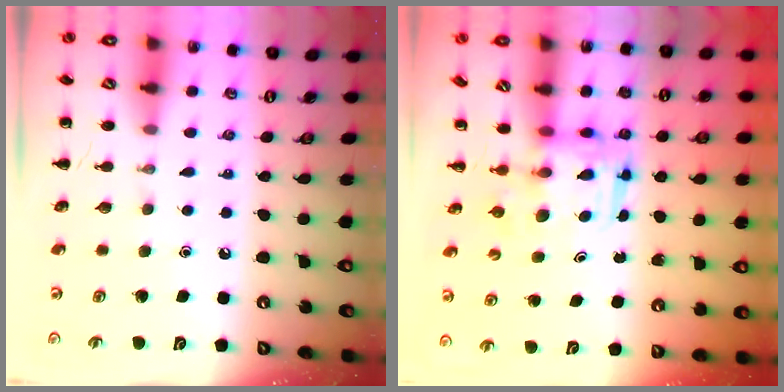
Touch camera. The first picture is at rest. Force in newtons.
{"total": 3.0, "press": 3.0, "slide": 0.3}